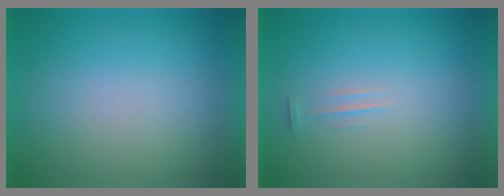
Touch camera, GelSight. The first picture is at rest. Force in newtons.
{"total": 1.1}